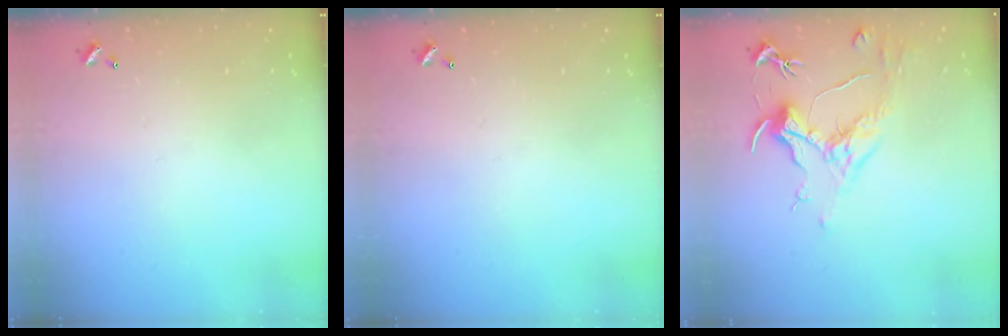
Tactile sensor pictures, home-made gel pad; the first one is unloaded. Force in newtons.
{"total": 0.0}
{"total": 1.6, "press": 1.3, "slide": 0.9}